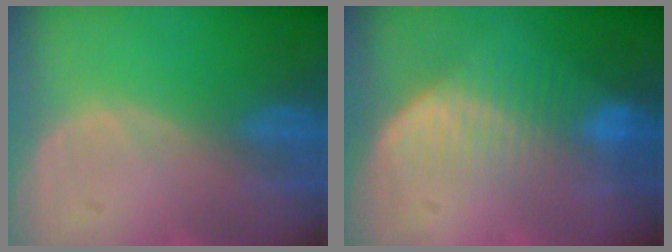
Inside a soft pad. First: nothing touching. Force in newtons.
{"total": 7.8, "press": 6.9, "slide": 3.7}